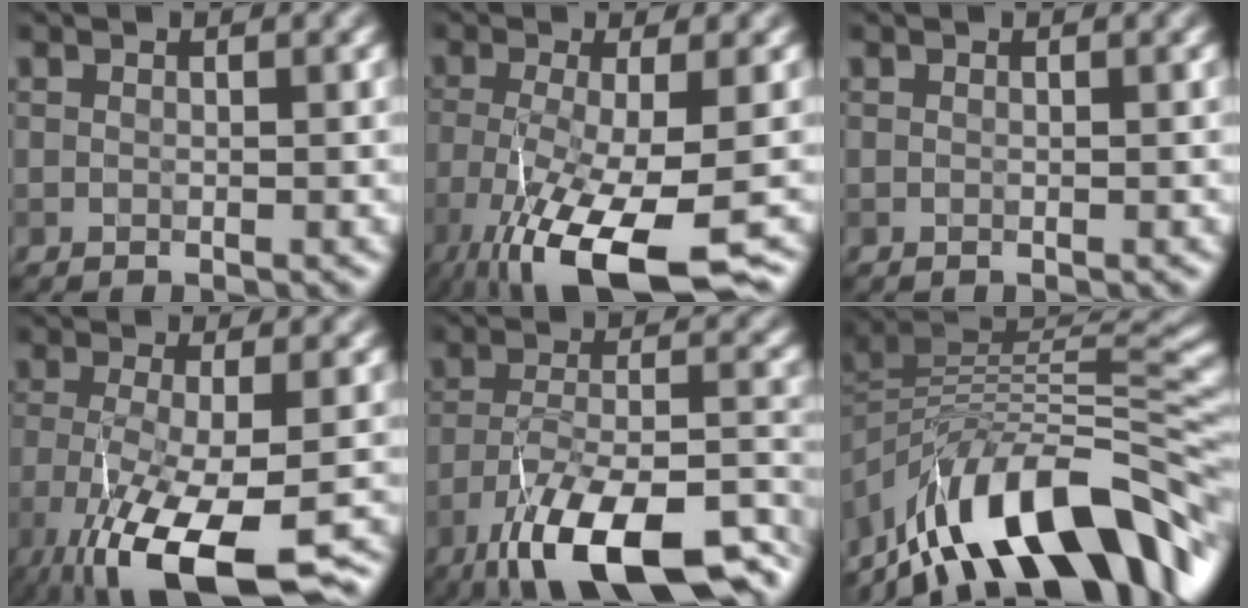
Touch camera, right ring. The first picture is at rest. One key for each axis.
{"total": 10.8, "fx": -5.7, "fy": 2.8, "fz": 8.7, "tx": -0.169, "ty": -0.035, "tz": -0.101}
{"total": 0.0}
{"total": 12.2, "fx": -7.2, "fy": 3.5, "fz": 9.1, "tx": -0.185, "ty": -0.035, "tz": -0.113}
{"total": 14.8, "fx": -10.3, "fy": 4.0, "fz": 9.8, "tx": -0.190, "ty": -0.009, "tz": -0.175}
{"total": 13.0, "fx": -7.5, "fy": 4.9, "fz": 9.4, "tx": -0.158, "ty": 0.036, "tz": -0.140}